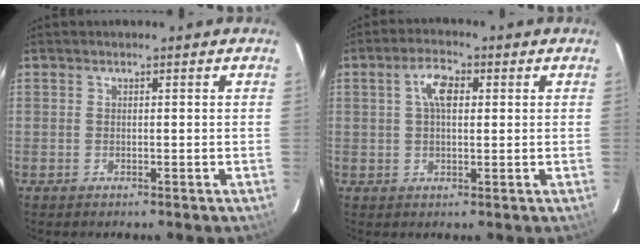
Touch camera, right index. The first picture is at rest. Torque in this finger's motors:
{"motor_torque": [0.20, 0.01, 0.27, 0.09]}